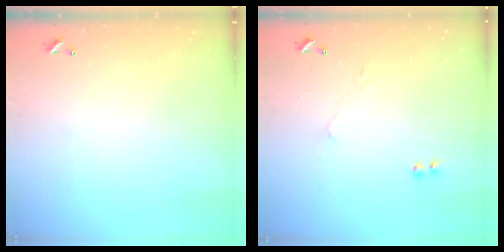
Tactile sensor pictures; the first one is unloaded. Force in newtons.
{"total": 1.0, "press": 0.9, "slide": 0.5}